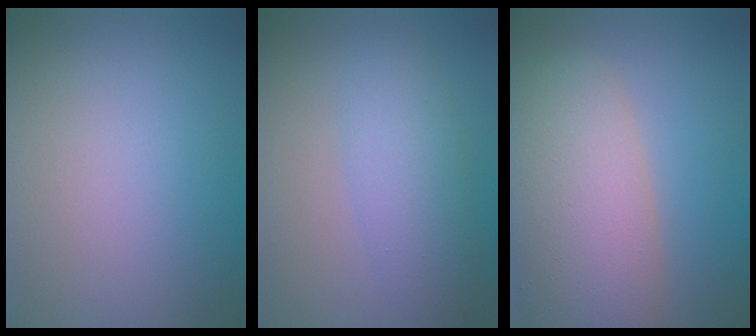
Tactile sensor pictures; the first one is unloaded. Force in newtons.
{"total": 3.7, "press": 3.7, "slide": 0.1}
{"total": 9.7, "press": 9.7, "slide": 0.6}